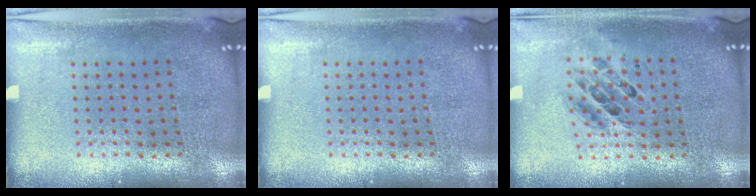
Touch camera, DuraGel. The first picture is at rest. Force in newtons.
{"total": 0.0}
{"total": 0.7, "press": 0.7, "slide": 0.1}